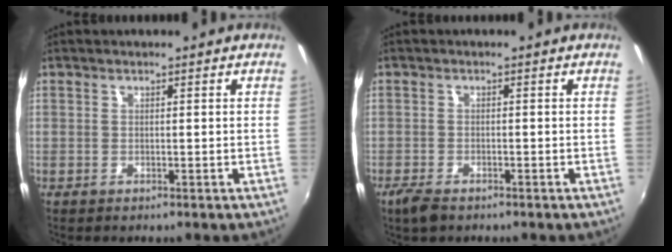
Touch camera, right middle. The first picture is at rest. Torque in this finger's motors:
{"motor_torque": [0.26, -0.27, 0.07, 0.03]}